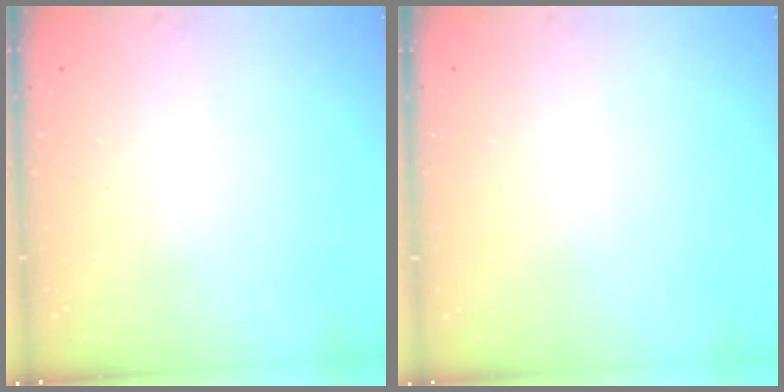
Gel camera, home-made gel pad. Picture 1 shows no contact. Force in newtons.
{"total": 0.0}